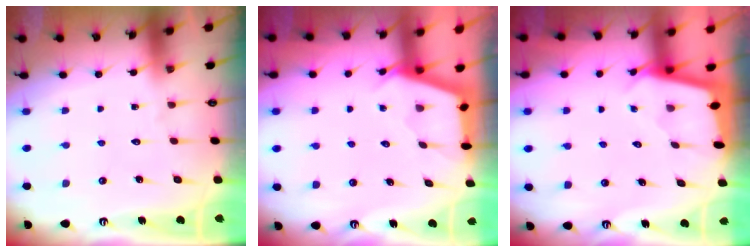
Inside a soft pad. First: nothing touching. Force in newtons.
{"total": 2.6, "press": 2.6, "slide": 0.3}
{"total": 1.8, "press": 1.8, "slide": 0.2}